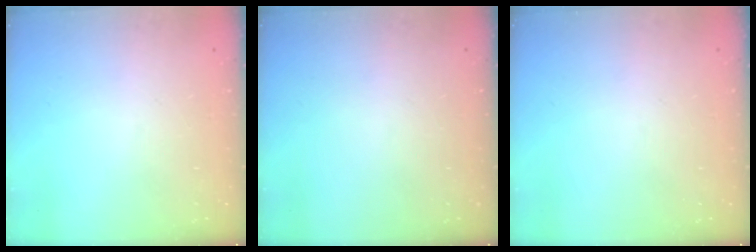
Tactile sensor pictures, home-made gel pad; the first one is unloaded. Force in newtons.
{"total": 0.0}
{"total": 0.0}